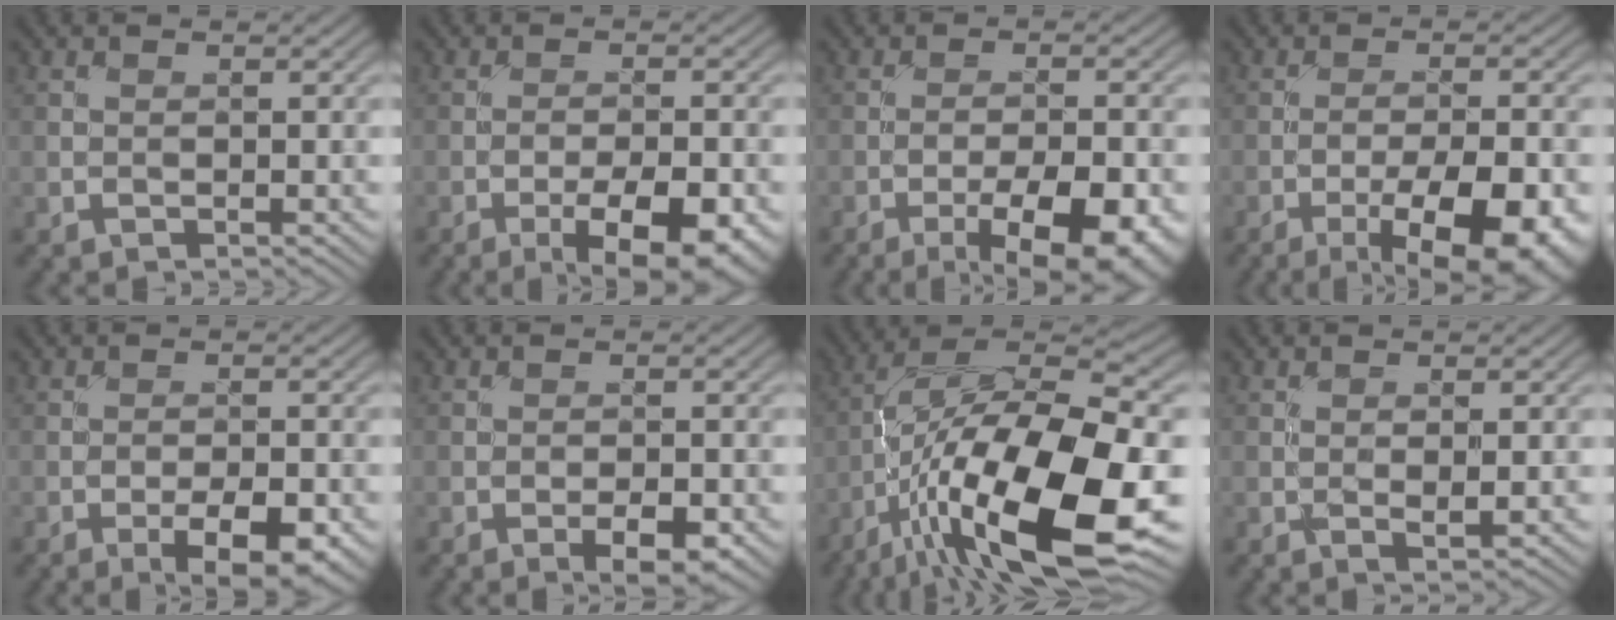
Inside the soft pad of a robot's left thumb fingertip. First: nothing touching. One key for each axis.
{"total": 9.5, "fx": -5.1, "fy": 3.0, "fz": 7.4, "tx": -0.117, "ty": -0.007, "tz": -0.065}
{"total": 11.6, "fx": -6.5, "fy": 3.6, "fz": 8.8, "tx": -0.130, "ty": -0.006, "tz": -0.083}
{"total": 12.9, "fx": -7.0, "fy": 4.1, "fz": 10.0, "tx": -0.149, "ty": -0.012, "tz": -0.090}
{"total": 6.7, "fx": -3.3, "fy": 2.1, "fz": 5.4, "tx": -0.081, "ty": 0.000, "tz": -0.044}
{"total": 4.2, "fx": -2.1, "fy": 1.4, "fz": 3.3, "tx": -0.051, "ty": 0.003, "tz": -0.029}
{"total": 18.9, "fx": -6.7, "fy": 7.0, "fz": 16.2, "tx": -0.305, "ty": -0.005, "tz": -0.116}
{"total": 1.7, "fx": 0.0, "fy": 0.5, "fz": 1.6, "tx": -0.029, "ty": -0.002, "tz": 0.002}